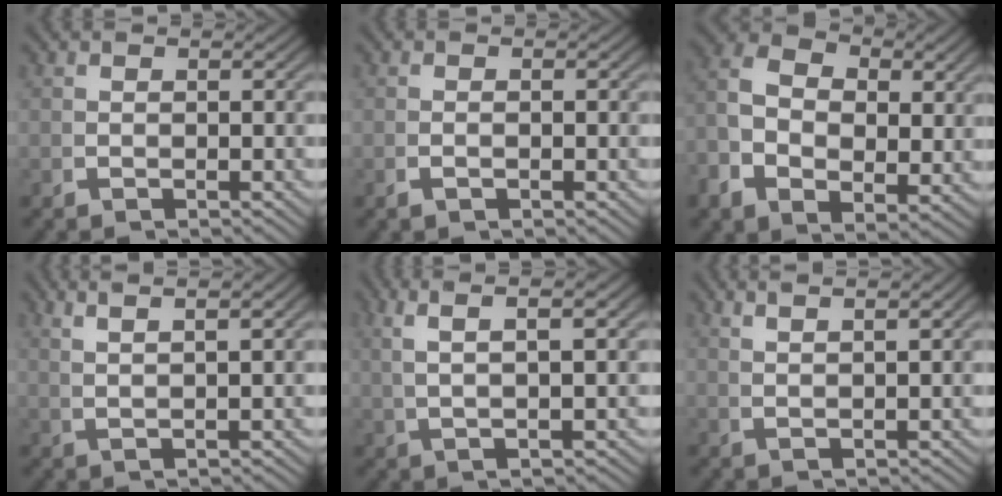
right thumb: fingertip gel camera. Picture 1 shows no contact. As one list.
[{"total": 0.6, "force": [-0.4, 0.1, 0.4], "torque": [-0.009, 0.000, -0.007]}, {"total": 7.7, "force": [1.1, 5.6, 5.1], "torque": [-0.110, -0.017, 0.020]}, {"total": 4.1, "force": [3.1, 0.1, 2.7], "torque": [-0.034, 0.016, 0.058]}, {"total": 5.6, "force": [3.1, 1.0, 4.6], "torque": [-0.069, 0.020, 0.054]}, {"total": 3.2, "force": [2.7, -0.3, 1.6], "torque": [-0.019, 0.014, 0.052]}]